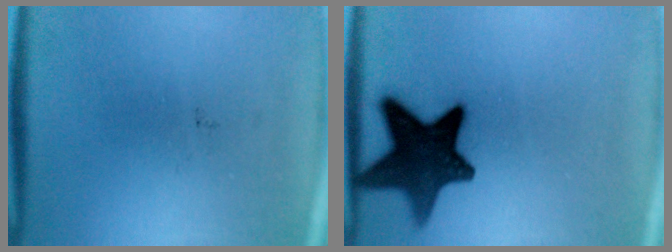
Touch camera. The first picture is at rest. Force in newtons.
{"total": 14.8}